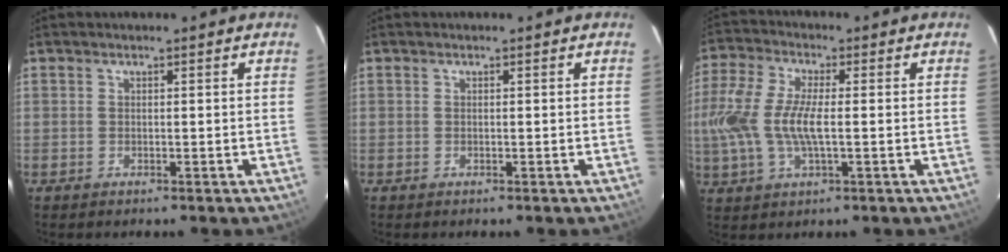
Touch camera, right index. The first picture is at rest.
{"total": 0.0}
{"total": 12.8, "force": [-0.7, 4.9, 11.8], "torque": [-0.256, 0.003, -0.015]}